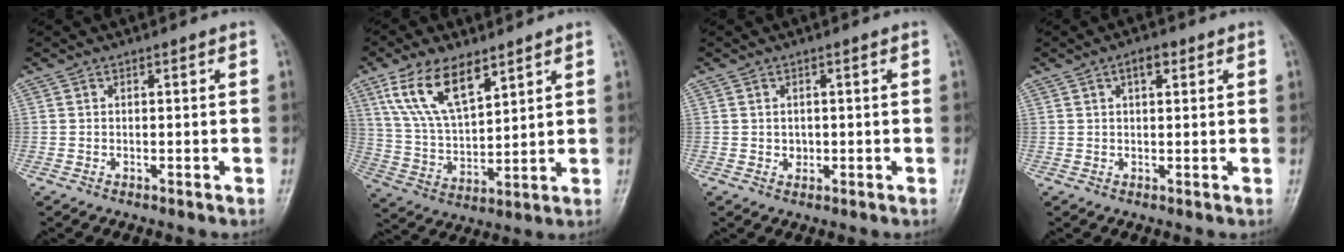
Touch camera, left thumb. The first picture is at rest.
{"total": 13.4, "force": [7.7, 6.1, 9.1], "torque": [-0.155, -0.028, 0.158]}
{"total": 1.4, "force": [0.0, 1.2, 0.6], "torque": [-0.001, 0.002, 0.003]}
{"total": 3.2, "force": [1.5, 1.6, 2.4], "torque": [-0.030, 0.000, 0.021]}